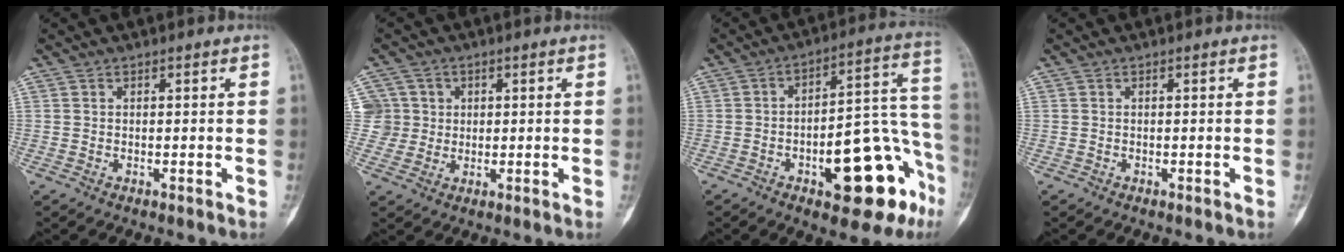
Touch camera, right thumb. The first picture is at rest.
{"total": 5.6, "force": [1.2, 5.5, 0.1], "torque": [0.031, 0.006, 0.021]}
{"total": 21.1, "force": [-8.9, 8.3, 17.3], "torque": [-0.166, 0.073, -0.109]}
{"total": 0.0}